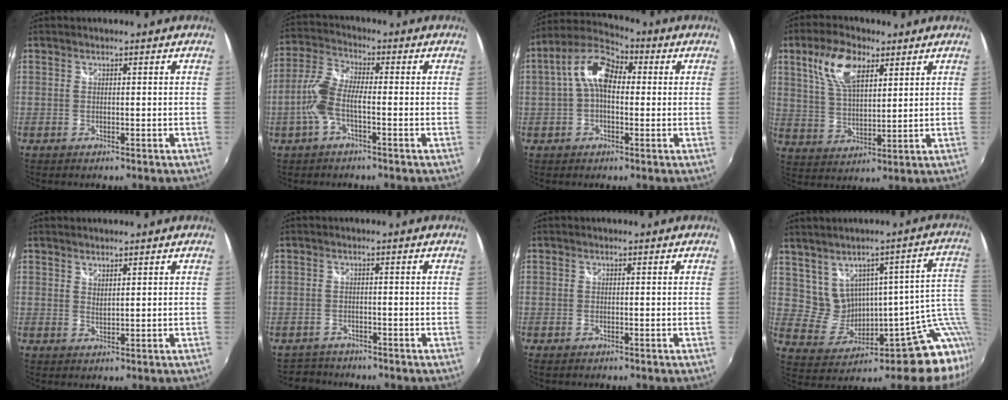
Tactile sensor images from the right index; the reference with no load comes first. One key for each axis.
{"total": 7.3, "fx": -2.2, "fy": 2.1, "fz": 6.6, "tx": -0.155, "ty": 0.012, "tz": -0.046}
{"total": 10.2, "fx": 1.2, "fy": 5.9, "fz": 8.2, "tx": -0.163, "ty": 0.033, "tz": 0.014}
{"total": 10.8, "fx": 5.4, "fy": 5.1, "fz": 7.8, "tx": -0.155, "ty": 0.017, "tz": 0.108}
{"total": 1.6, "fx": 1.4, "fy": 0.4, "fz": 0.7, "tx": -0.011, "ty": -0.001, "tz": 0.024}
{"total": 3.0, "fx": -2.7, "fy": 1.3, "fz": -0.3, "tx": -0.008, "ty": 0.004, "tz": -0.047}
{"total": 0.8, "fx": -0.6, "fy": 0.4, "fz": 0.4, "tx": -0.010, "ty": -0.004, "tz": -0.011}
{"total": 15.6, "fx": 0.6, "fy": 8.0, "fz": 13.4, "tx": -0.155, "ty": -0.008, "tz": 0.048}